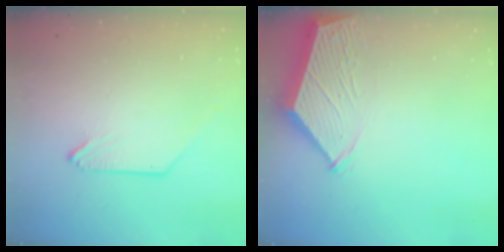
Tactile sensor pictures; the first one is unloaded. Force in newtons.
{"total": 3.0, "press": 3.0, "slide": 0.3}